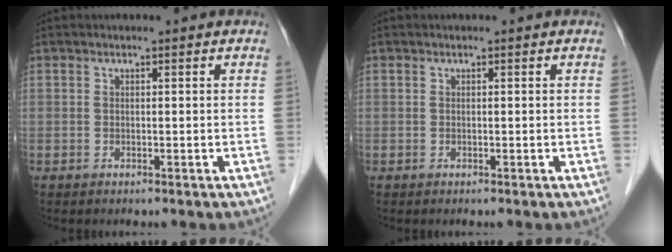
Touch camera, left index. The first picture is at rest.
{"total": 0.0}